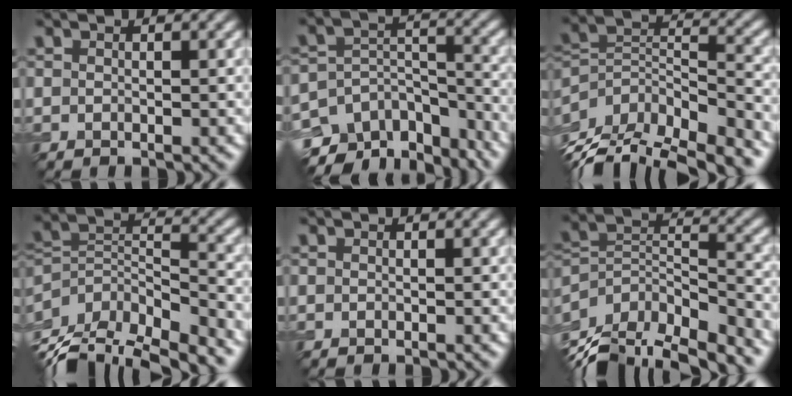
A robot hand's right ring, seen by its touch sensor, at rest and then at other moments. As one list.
[{"total": 8.3, "force": [-6.4, 4.5, 2.8], "torque": [-0.046, 0.016, -0.093]}, {"total": 12.6, "force": [-8.9, 6.0, 6.7], "torque": [-0.134, 0.030, -0.126]}, {"total": 11.8, "force": [-7.8, 5.4, 7.0], "torque": [-0.137, 0.028, -0.108]}, {"total": 0.0}, {"total": 12.1, "force": [-8.7, 5.6, 6.3], "torque": [-0.131, 0.021, -0.123]}]